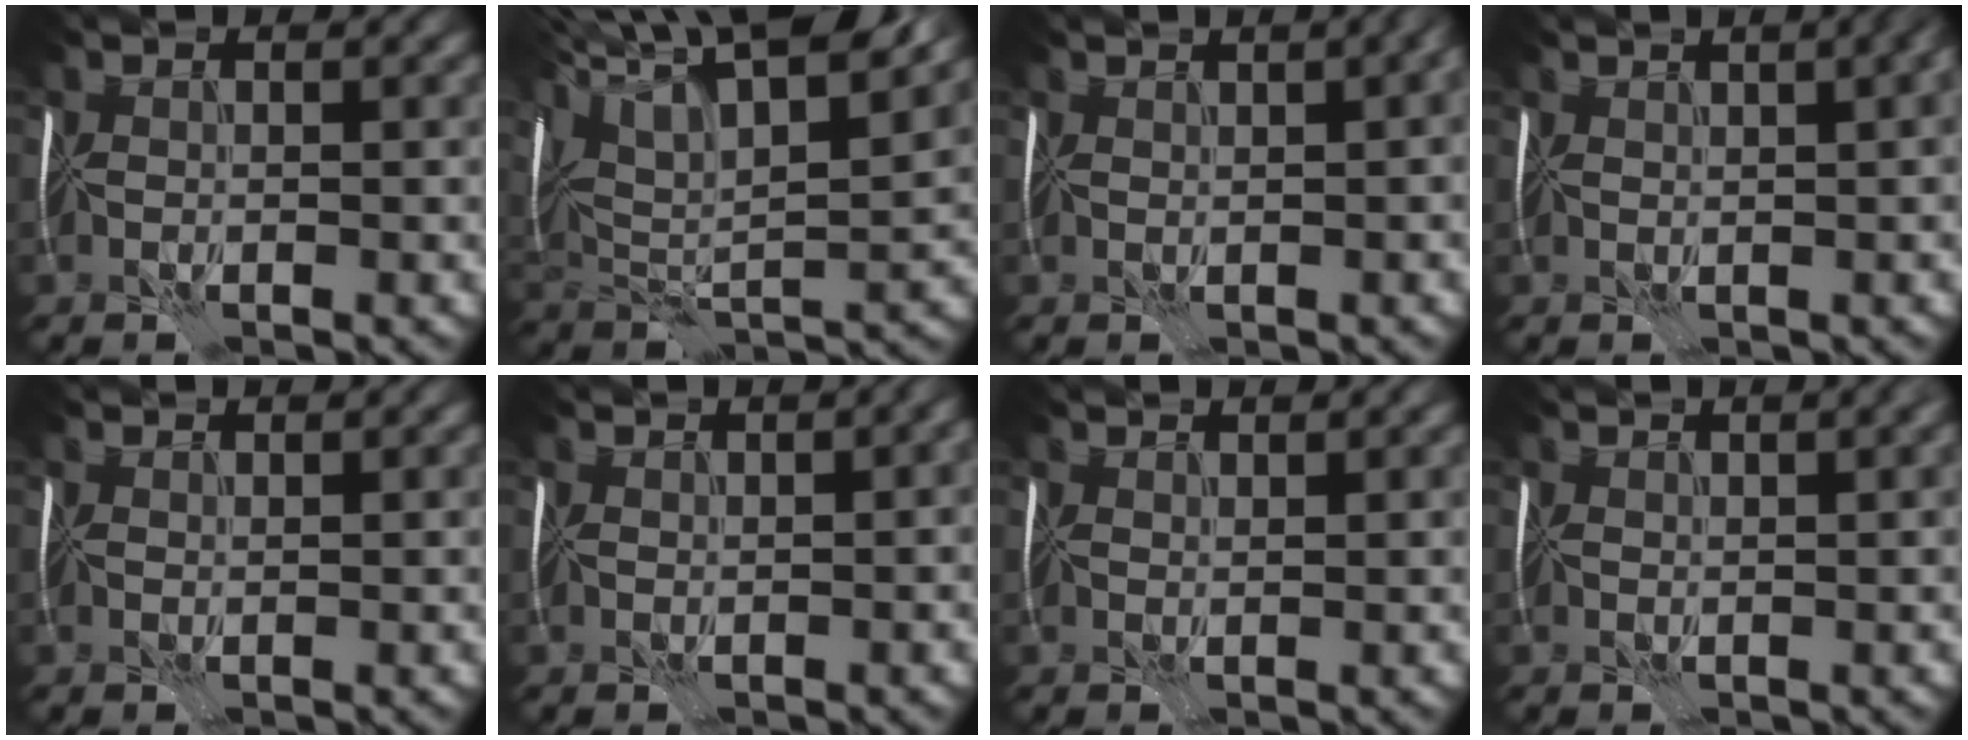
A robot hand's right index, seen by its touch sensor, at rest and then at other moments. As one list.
[{"total": 17.0, "force": [9.8, 5.6, 12.7], "torque": [-0.233, 0.050, 0.139]}, {"total": 5.2, "force": [2.3, 1.9, 4.2], "torque": [-0.037, 0.018, 0.031]}, {"total": 7.9, "force": [3.5, 3.5, 6.2], "torque": [-0.049, 0.047, 0.028]}, {"total": 1.6, "force": [1.5, 0.3, 0.5], "torque": [-0.010, 0.003, 0.022]}, {"total": 2.3, "force": [1.4, 0.5, 1.8], "torque": [-0.026, 0.007, 0.025]}, {"total": 2.2, "force": [2.0, 0.4, 0.8], "torque": [-0.011, 0.006, 0.025]}, {"total": 3.5, "force": [2.1, 1.0, 2.5], "torque": [-0.022, 0.011, 0.025]}]